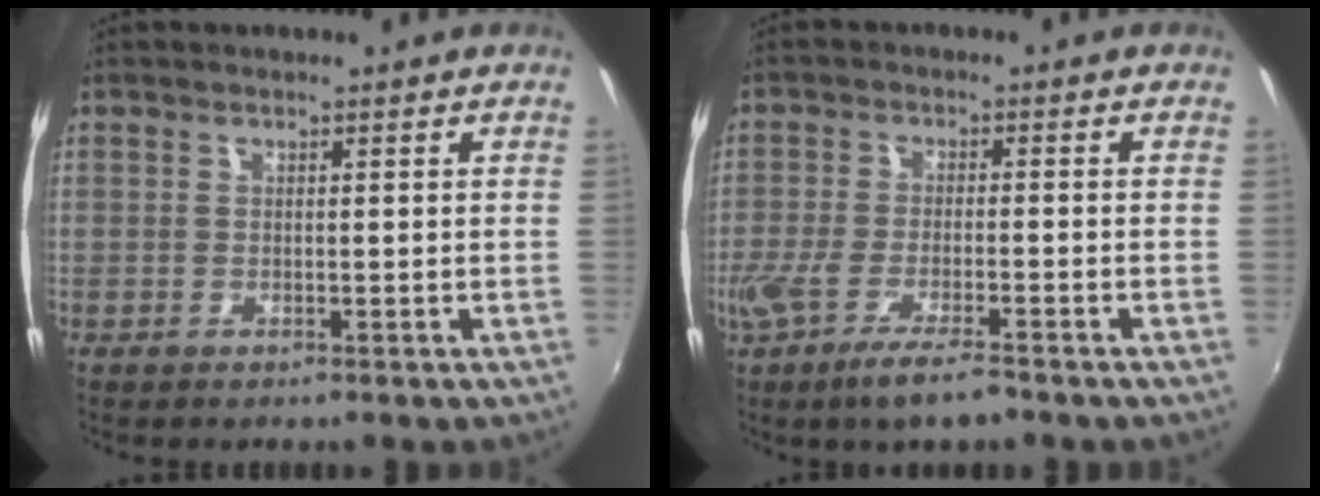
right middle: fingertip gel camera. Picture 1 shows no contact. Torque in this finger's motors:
{"motor_torque": [0.23, -0.22, 0.28, 0.13]}